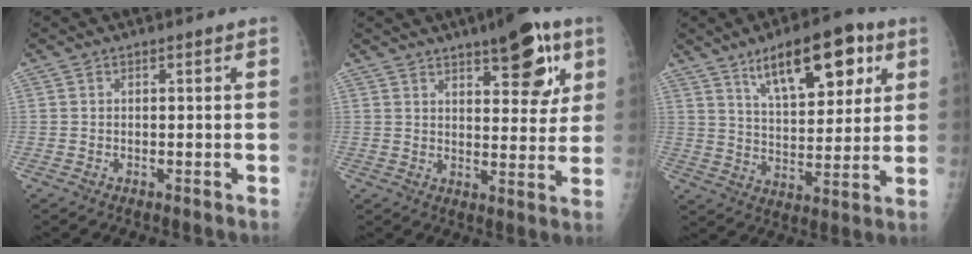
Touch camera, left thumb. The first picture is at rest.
{"total": 12.8, "force": [6.8, 4.7, 9.8], "torque": [-0.096, -0.026, 0.090]}
{"total": 16.1, "force": [8.5, 6.7, 11.9], "torque": [-0.142, -0.032, 0.136]}